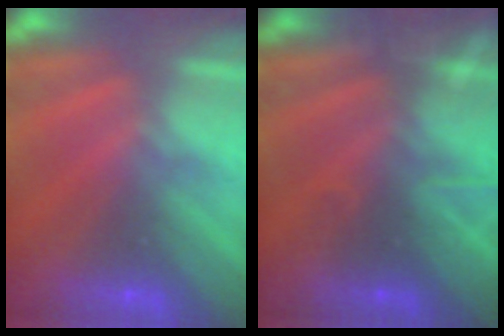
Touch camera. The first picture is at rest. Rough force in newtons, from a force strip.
{"total": 2.9}